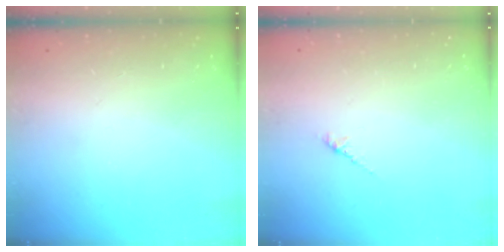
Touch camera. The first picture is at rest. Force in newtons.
{"total": 1.5, "press": 1.4, "slide": 0.5}